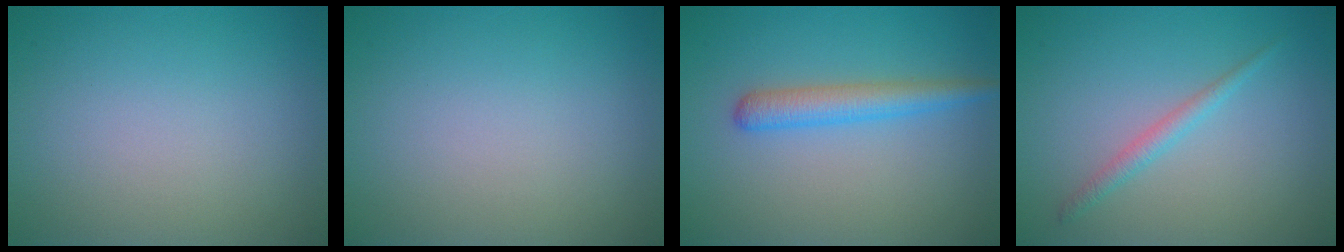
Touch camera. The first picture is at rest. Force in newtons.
{"total": 0.0}
{"total": 2.8, "press": 2.8, "slide": 0.1}
{"total": 1.4, "press": 1.4, "slide": 0.1}